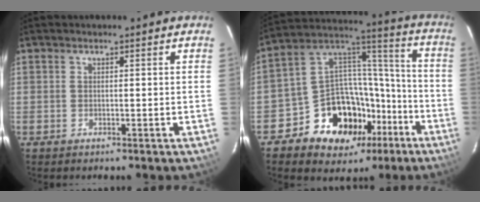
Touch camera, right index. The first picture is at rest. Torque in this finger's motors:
{"motor_torque": [1.31, -0.83, 0.66, 0.01]}